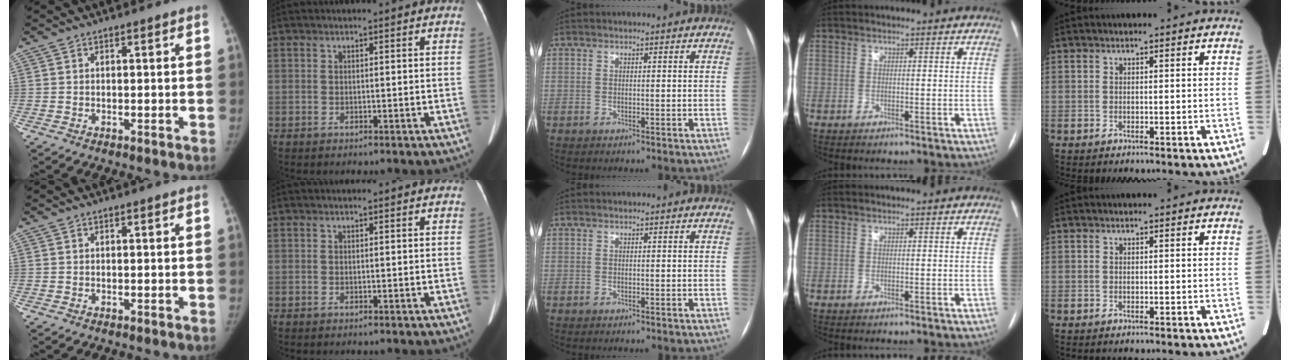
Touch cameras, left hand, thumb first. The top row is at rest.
{}